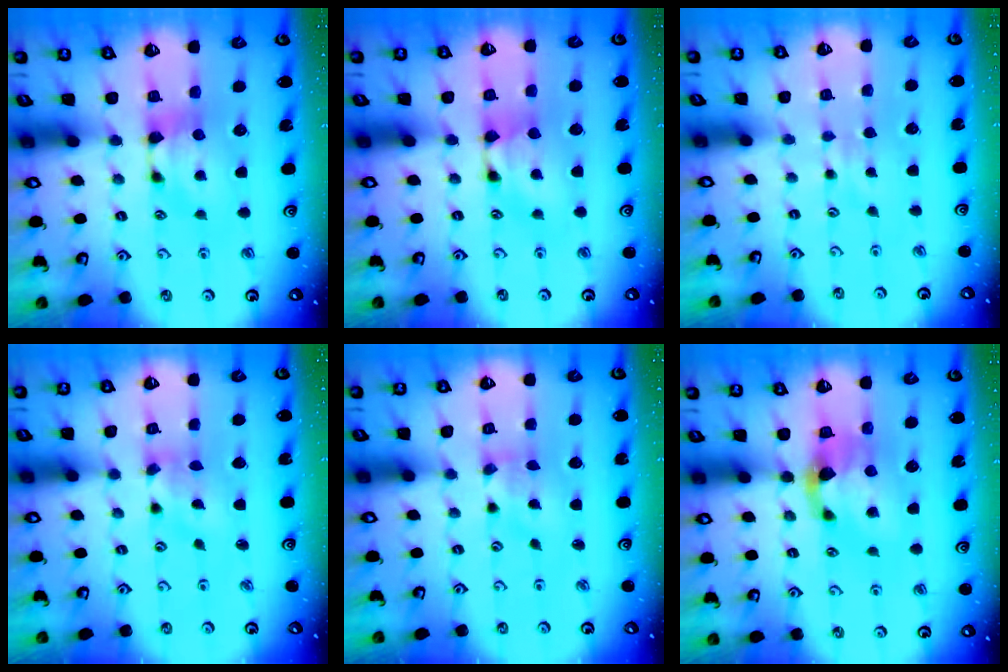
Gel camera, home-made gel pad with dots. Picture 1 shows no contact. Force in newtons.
{"total": 1.3, "press": 1.3, "slide": 0.1}
{"total": 2.4, "press": 2.4, "slide": 0.2}
{"total": 1.2, "press": 0.3, "slide": 1.2}
{"total": 2.0, "press": 1.7, "slide": 1.0}
{"total": 2.6, "press": 2.0, "slide": 1.7}